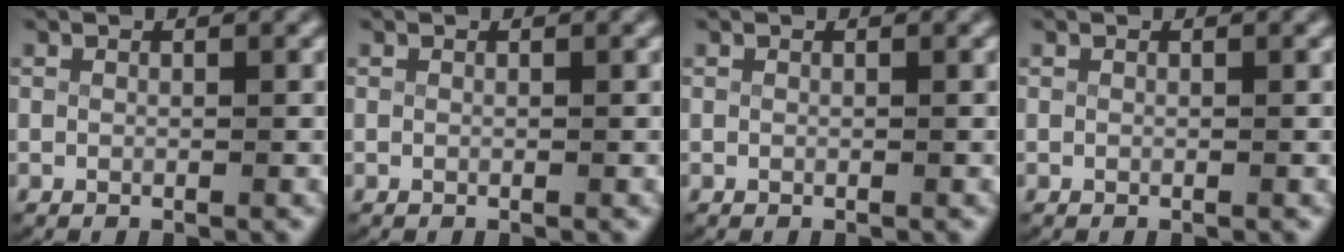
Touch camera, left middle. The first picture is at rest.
{"total": 0.0}
{"total": 0.0}
{"total": 0.0}